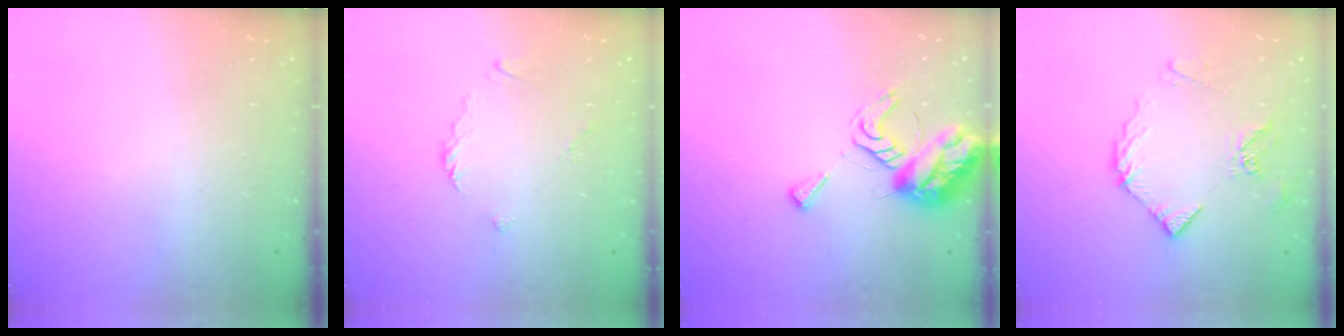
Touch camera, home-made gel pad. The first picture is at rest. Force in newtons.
{"total": 2.5, "press": 2.4, "slide": 0.7}
{"total": 11.8, "press": 11.7, "slide": 1.1}
{"total": 8.0, "press": 8.0, "slide": 0.8}